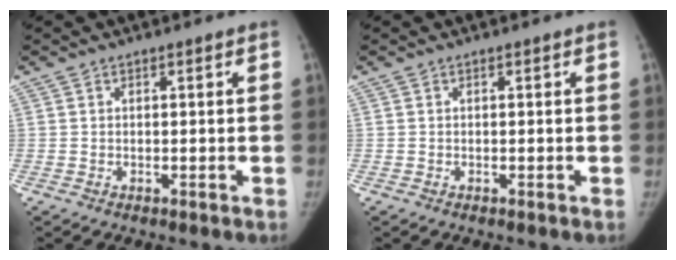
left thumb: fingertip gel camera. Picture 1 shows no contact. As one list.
[{"total": 0.0}]